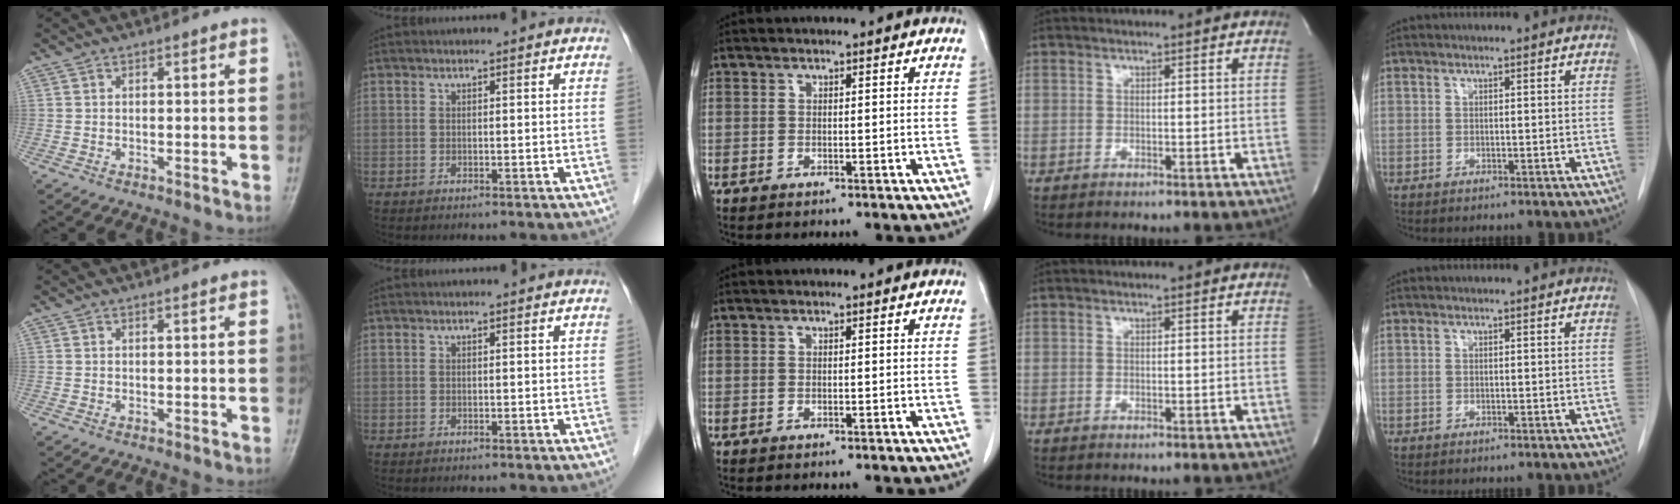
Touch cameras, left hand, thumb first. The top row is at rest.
{}